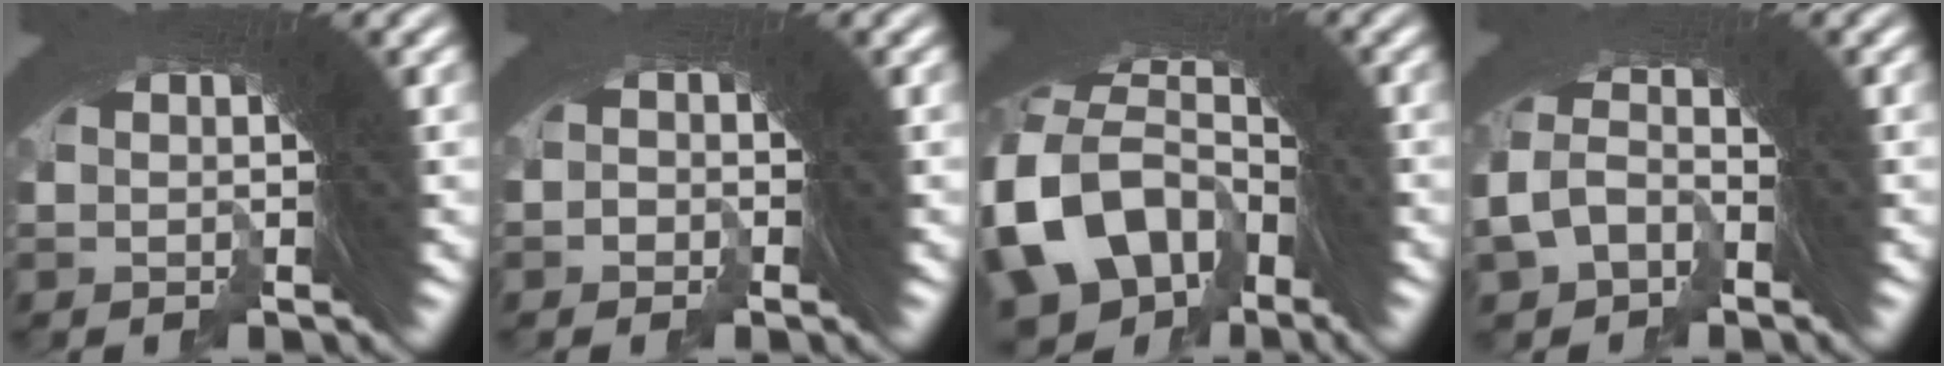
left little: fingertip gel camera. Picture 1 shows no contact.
{"total": 3.3, "force": [-2.3, -0.3, -2.3], "torque": [0.030, -0.025, -0.027]}
{"total": 11.5, "force": [-5.0, 9.3, 4.6], "torque": [-0.113, -0.049, -0.081]}
{"total": 4.9, "force": [-3.6, 3.3, -0.2], "torque": [0.002, -0.018, -0.061]}